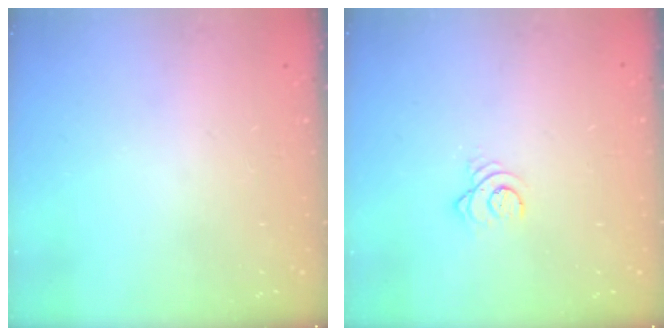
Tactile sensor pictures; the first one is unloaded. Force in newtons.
{"total": 3.0, "press": 3.0, "slide": 0.1}